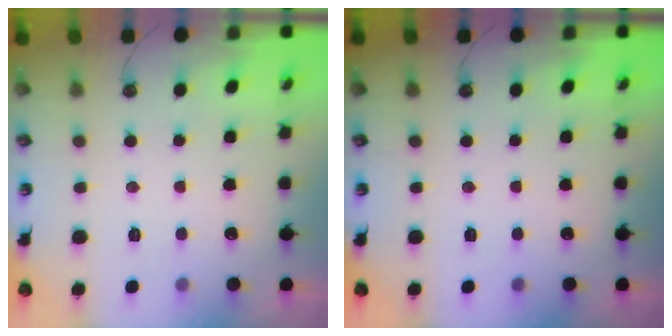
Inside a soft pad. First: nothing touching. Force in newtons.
{"total": 0.0}